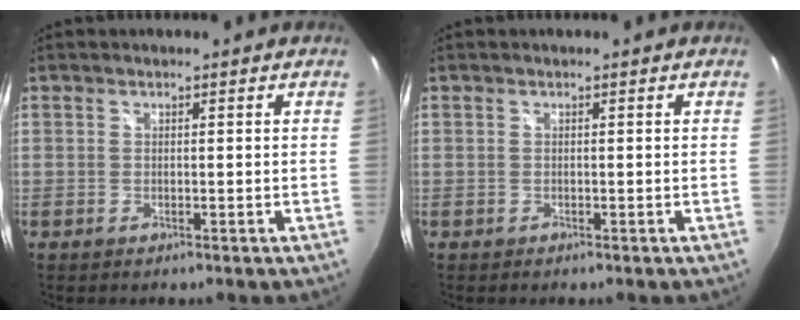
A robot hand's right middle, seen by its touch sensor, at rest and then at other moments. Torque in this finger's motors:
{"motor_torque": [0.32, -0.47, 0.02, 0.00]}